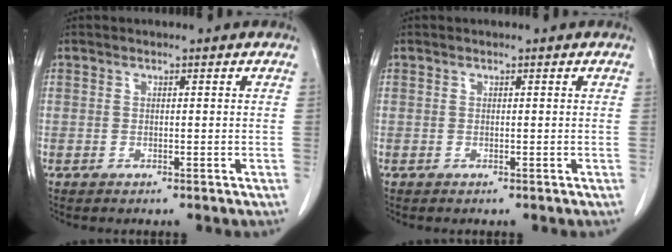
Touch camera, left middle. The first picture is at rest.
{"total": 0.0}